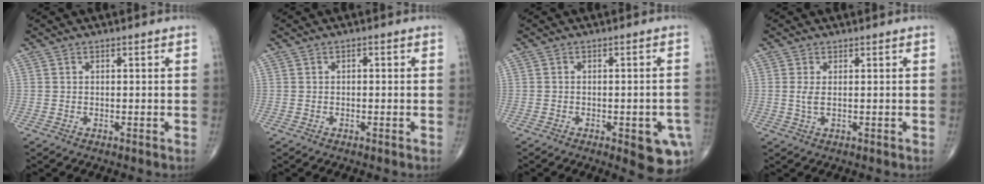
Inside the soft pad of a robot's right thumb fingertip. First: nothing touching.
{"total": 0.8, "force": [0.0, 0.5, 0.6], "torque": [-0.003, 0.002, -0.003]}
{"total": 8.4, "force": [-3.3, 3.1, 7.1], "torque": [-0.067, 0.006, -0.034]}
{"total": 1.8, "force": [0.2, 0.5, 1.7], "torque": [-0.047, -0.003, 0.009]}